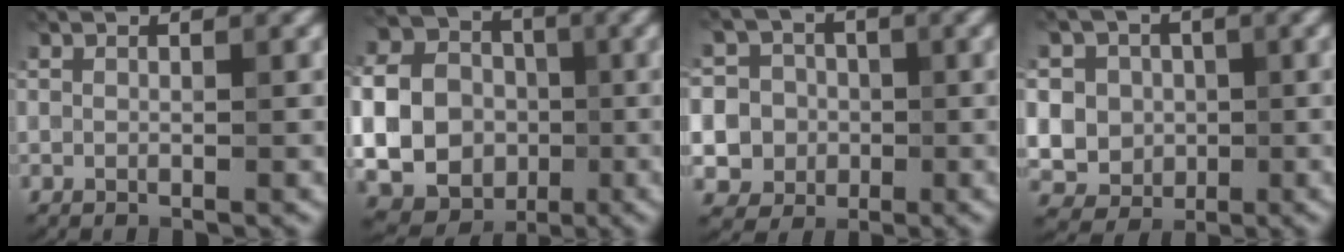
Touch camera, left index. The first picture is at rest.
{"total": 13.5, "force": [-1.4, 12.1, 5.8], "torque": [-0.167, -0.015, -0.041]}
{"total": 9.5, "force": [-0.7, 9.1, 2.6], "torque": [-0.067, 0.015, -0.023]}
{"total": 7.9, "force": [0.5, 7.3, 2.9], "torque": [-0.060, 0.028, -0.009]}